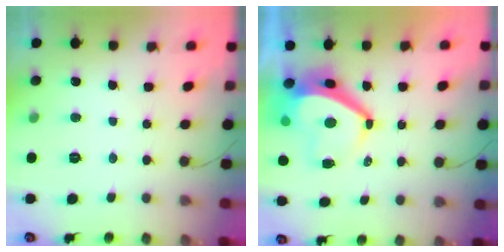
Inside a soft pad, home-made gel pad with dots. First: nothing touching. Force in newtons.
{"total": 7.8, "press": 7.8, "slide": 0.6}